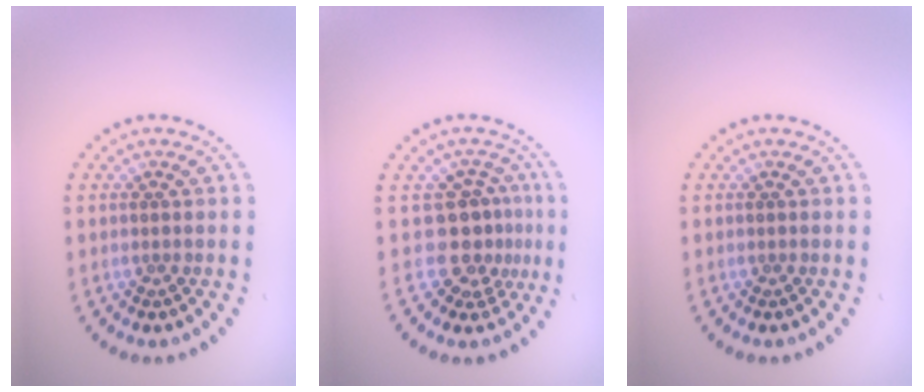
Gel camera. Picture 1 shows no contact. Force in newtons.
{"total": 3.4, "press": 2.5, "slide": 2.3}
{"total": 0.0}